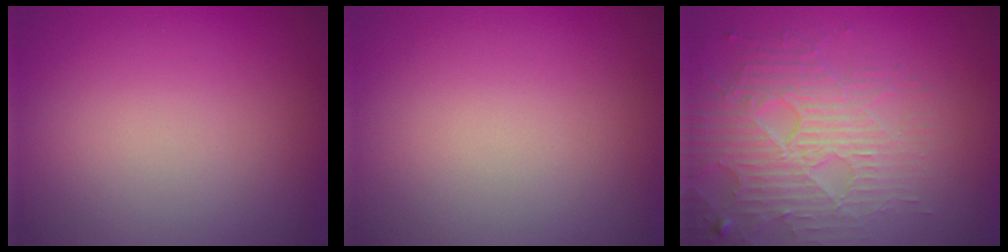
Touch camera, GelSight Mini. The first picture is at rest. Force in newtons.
{"total": 0.0}
{"total": 4.1, "press": 4.1, "slide": 0.4}